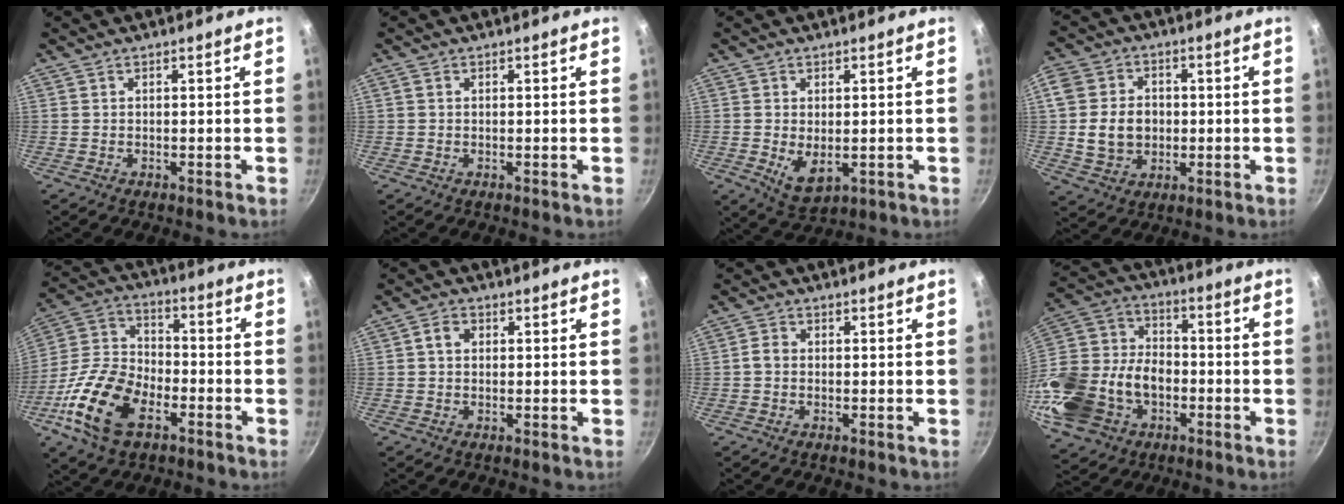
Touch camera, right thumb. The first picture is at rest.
{"total": 0.6, "force": [0.2, 0.4, 0.3], "torque": [-0.006, 0.003, 0.003]}
{"total": 5.7, "force": [-0.4, 3.6, 4.4], "torque": [-0.070, -0.018, 0.006]}
{"total": 10.9, "force": [-0.4, 9.0, 6.1], "torque": [-0.099, 0.011, -0.012]}
{"total": 17.7, "force": [-8.0, 10.3, 12.1], "torque": [-0.229, 0.040, -0.165]}
{"total": 2.7, "force": [0.4, 2.2, 1.6], "torque": [-0.022, 0.006, 0.004]}
{"total": 2.0, "force": [-0.3, 1.6, 1.1], "torque": [-0.021, 0.010, -0.009]}
{"total": 24.6, "force": [-7.9, 17.5, 15.3], "torque": [-0.316, 0.048, -0.141]}